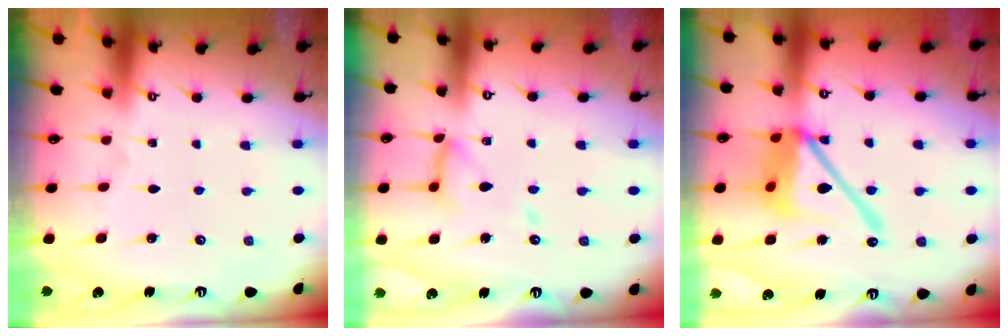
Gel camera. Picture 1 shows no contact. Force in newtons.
{"total": 10.9, "press": 10.9, "slide": 0.9}
{"total": 17.1, "press": 17.0, "slide": 1.9}